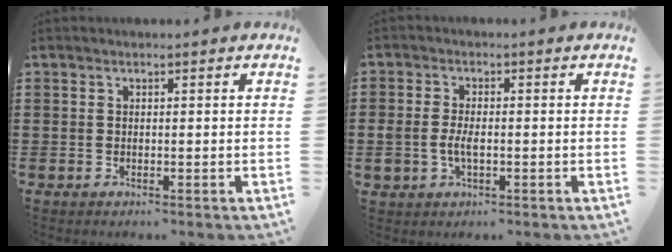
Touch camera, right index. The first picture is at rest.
{"total": 3.0, "force": [-0.6, 1.7, 2.4], "torque": [-0.060, -0.004, -0.013]}